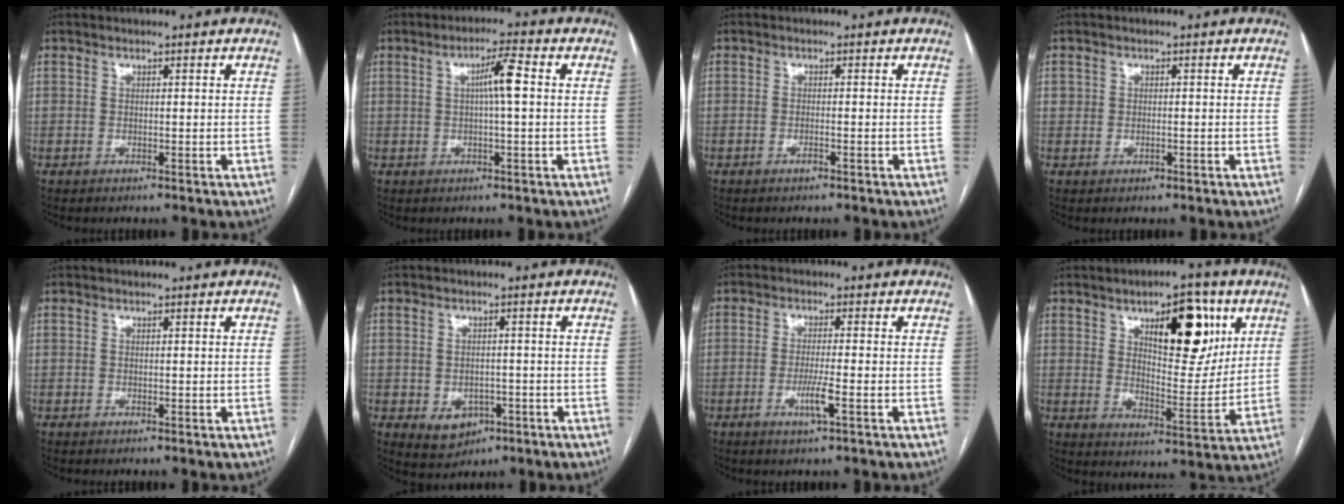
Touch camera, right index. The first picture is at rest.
{"total": 5.0, "force": [0.7, 0.5, 4.9], "torque": [-0.083, 0.014, 0.009]}
{"total": 0.7, "force": [-0.4, 0.0, 0.6], "torque": [-0.015, -0.001, -0.007]}
{"total": 1.5, "force": [0.0, 1.4, 0.5], "torque": [-0.011, 0.004, 0.005]}
{"total": 0.0}
{"total": 5.2, "force": [-1.9, 4.1, 2.6], "torque": [-0.034, 0.004, -0.013]}
{"total": 3.9, "force": [-1.5, -0.1, 3.6], "torque": [-0.072, -0.008, -0.028]}
{"total": 13.9, "force": [6.3, 5.2, 11.2], "torque": [-0.154, 0.002, 0.100]}